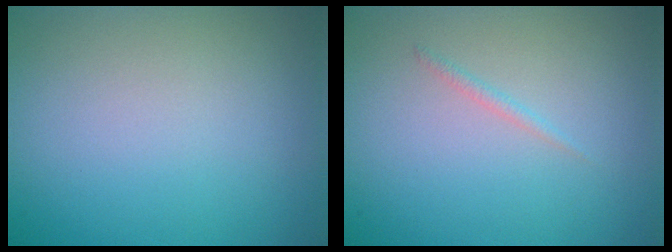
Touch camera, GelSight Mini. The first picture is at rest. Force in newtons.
{"total": 0.6, "press": 0.6, "slide": 0.1}